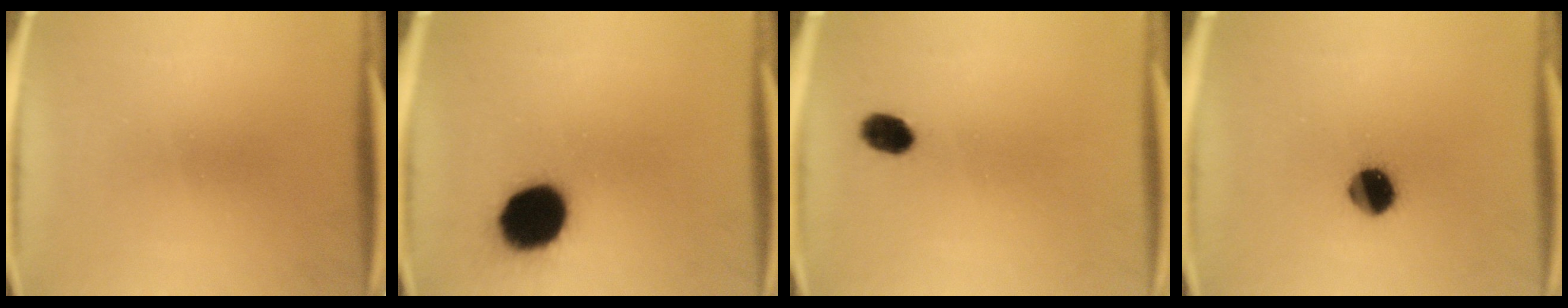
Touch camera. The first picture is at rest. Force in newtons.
{"total": 16.6}
{"total": 4.4}
{"total": 8.3}